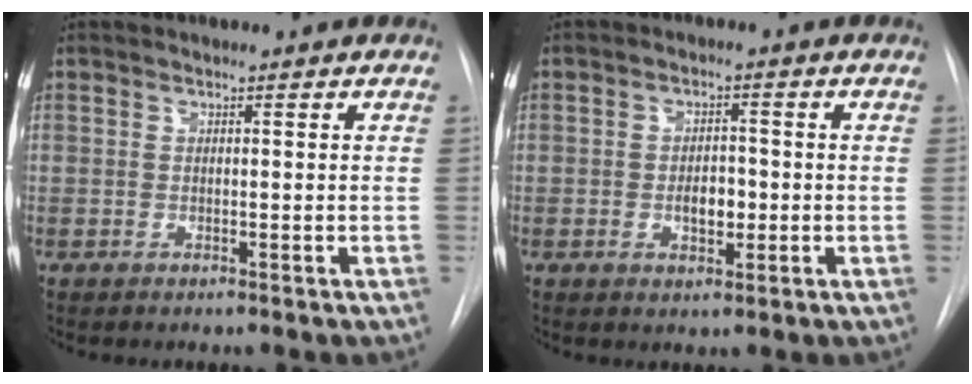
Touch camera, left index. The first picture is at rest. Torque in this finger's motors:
{"motor_torque": [0.54, 0.21, 0.08, 0.03]}